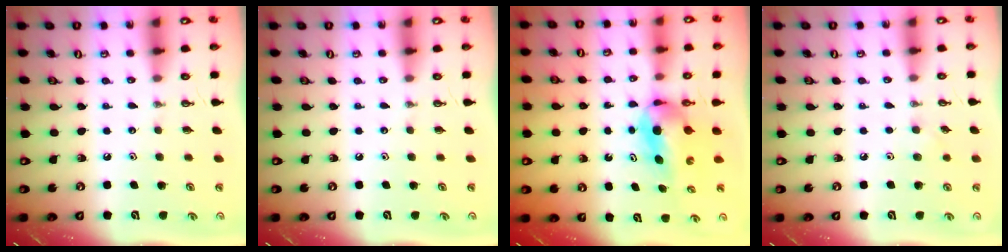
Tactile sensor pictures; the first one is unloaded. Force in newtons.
{"total": 0.0}
{"total": 5.9, "press": 5.5, "slide": 2.1}
{"total": 4.4, "press": 4.3, "slide": 0.7}